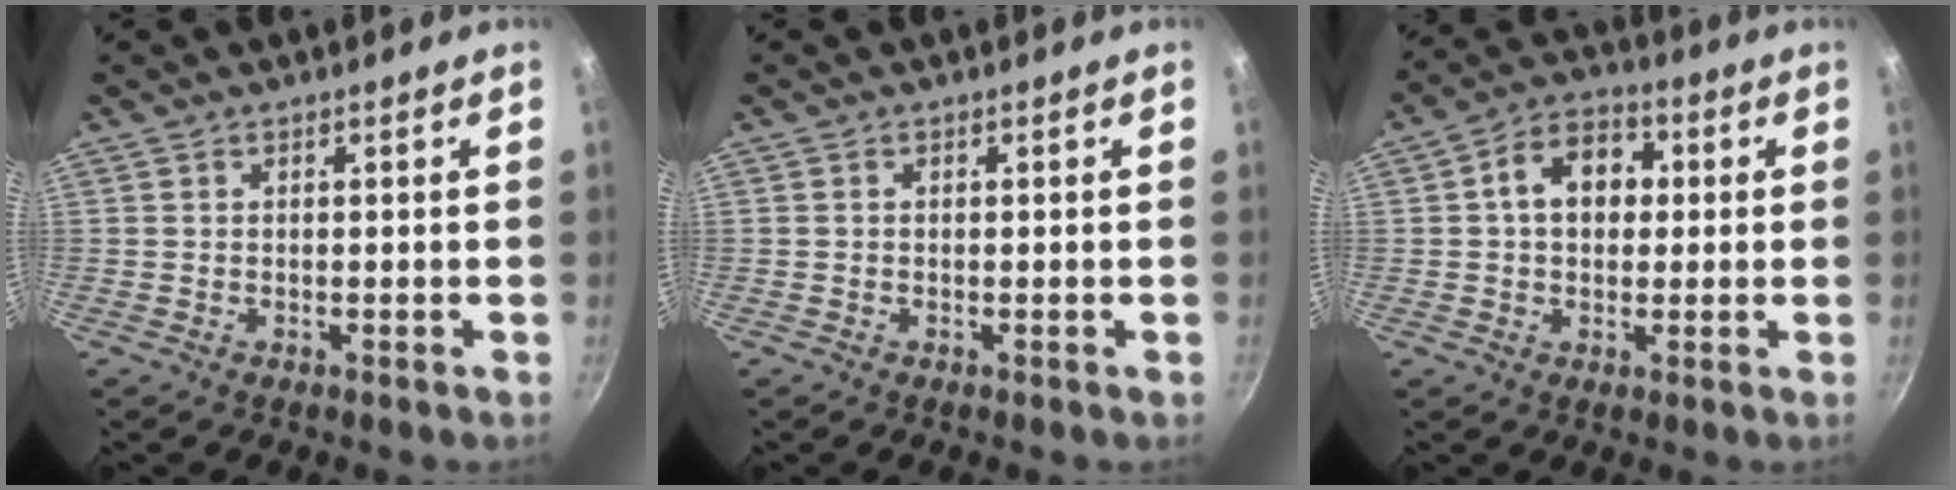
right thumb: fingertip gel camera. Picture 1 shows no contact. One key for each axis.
{"total": 0.0}
{"total": 9.9, "fx": 1.5, "fy": 7.3, "fz": 6.6, "tx": -0.067, "ty": 0.021, "tz": 0.008}